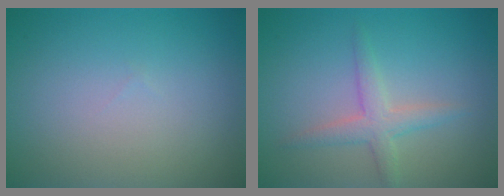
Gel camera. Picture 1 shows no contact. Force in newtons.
{"total": 2.5, "press": 2.5, "slide": 0.1}